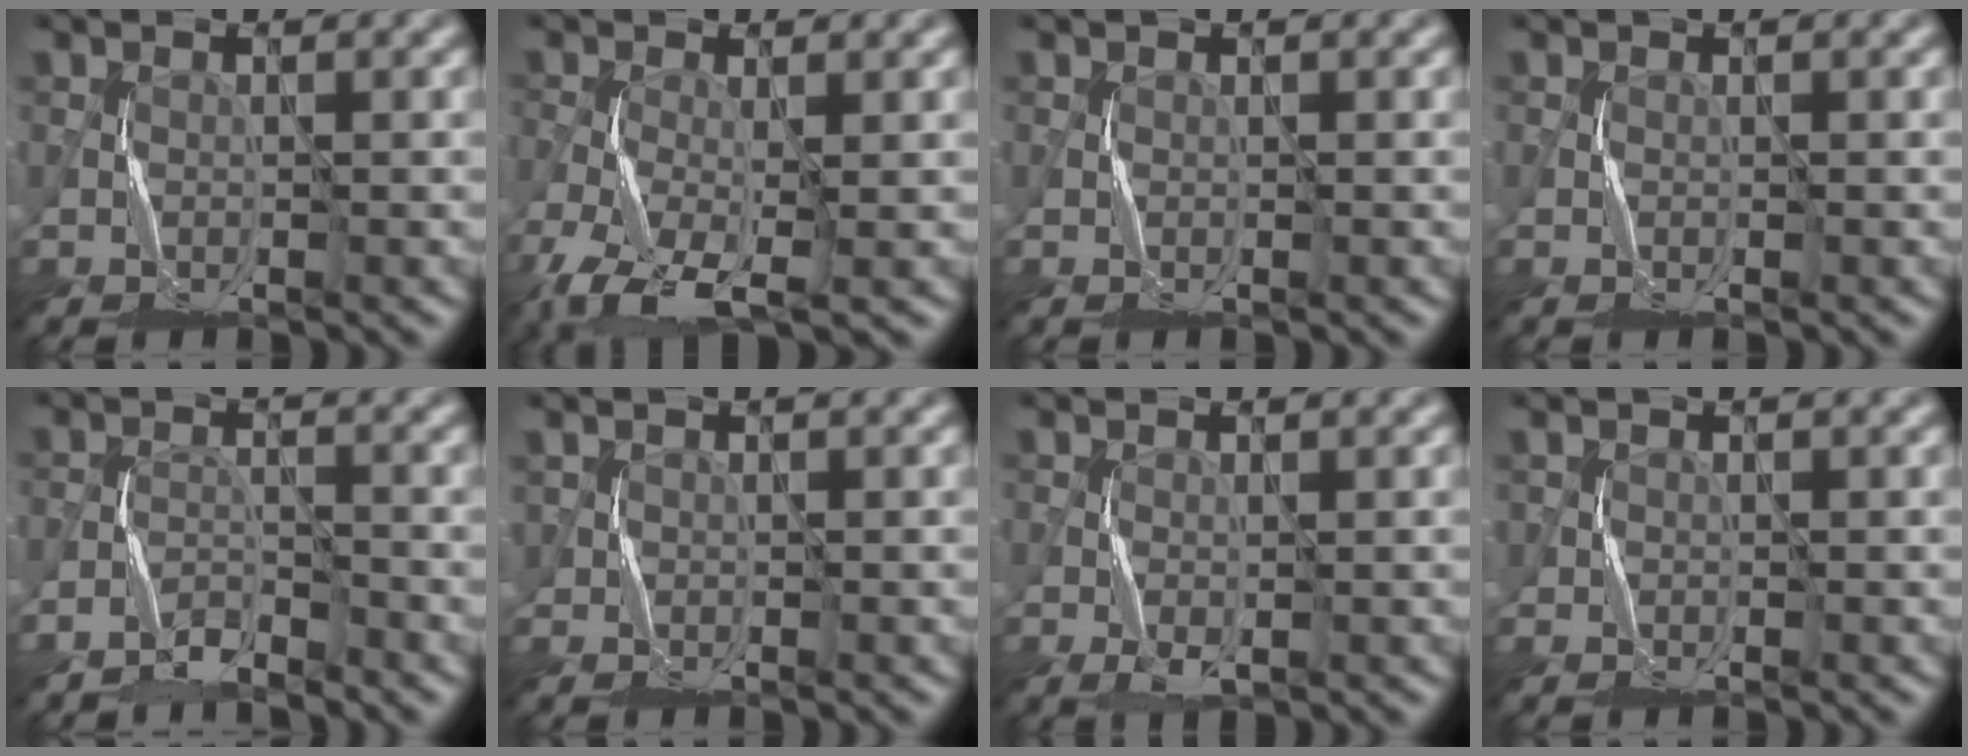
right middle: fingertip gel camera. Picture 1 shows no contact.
{"total": 6.5, "force": [-3.7, 2.4, 4.8], "torque": [-0.116, -0.019, -0.075]}
{"total": 0.0}
{"total": 0.0}
{"total": 2.6, "force": [-2.5, 0.6, 0.5], "torque": [-0.010, 0.002, -0.053]}
{"total": 1.1, "force": [0.6, 0.7, 0.6], "torque": [-0.015, 0.002, 0.011]}
{"total": 1.5, "force": [-0.5, 0.6, 1.2], "torque": [-0.031, -0.004, -0.005]}
{"total": 0.9, "force": [0.3, 0.7, 0.6], "torque": [-0.012, 0.001, 0.005]}